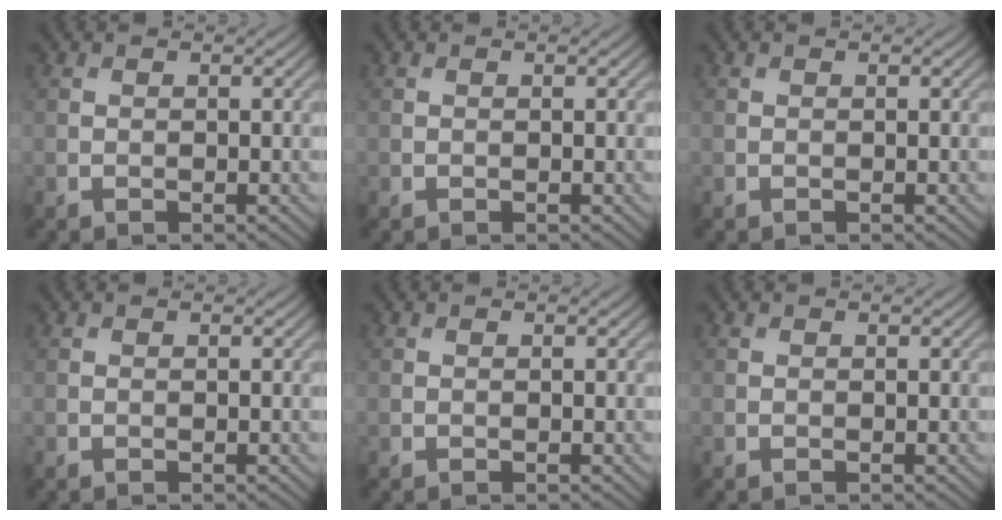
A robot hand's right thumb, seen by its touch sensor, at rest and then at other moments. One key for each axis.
{"total": 0.0}
{"total": 0.0}
{"total": 0.0}
{"total": 0.0}
{"total": 0.0}